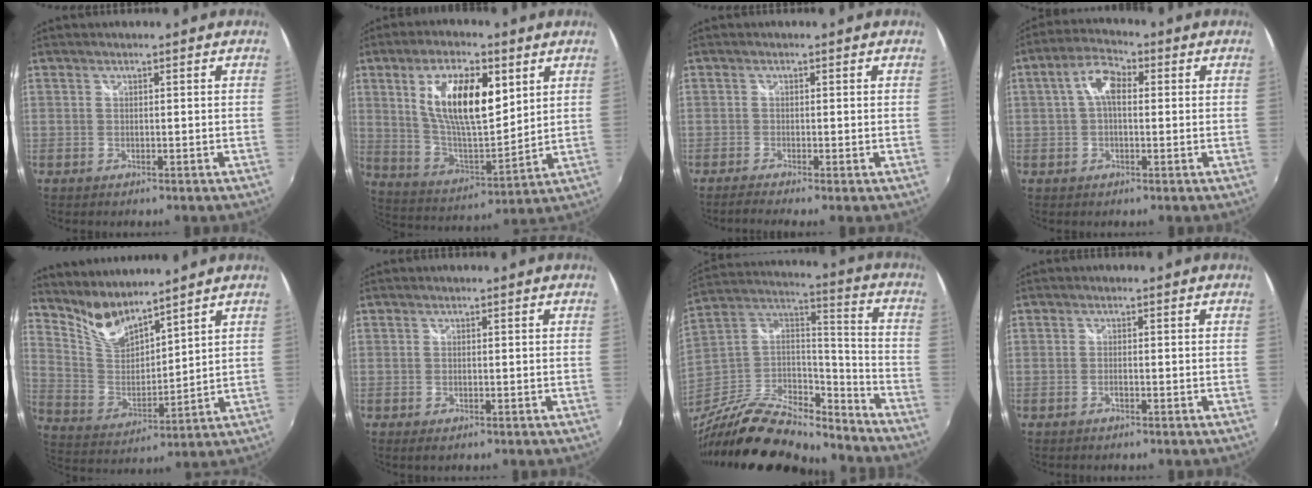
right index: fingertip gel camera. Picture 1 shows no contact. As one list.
[{"total": 16.1, "force": [5.9, 6.2, 13.7], "torque": [-0.246, 0.003, 0.113]}, {"total": 1.5, "force": [-1.1, -0.4, 0.9], "torque": [-0.025, -0.005, -0.028]}, {"total": 6.1, "force": [0.9, 3.3, 5.1], "torque": [-0.099, 0.021, 0.013]}, {"total": 8.8, "force": [8.0, 1.8, 3.2], "torque": [-0.072, -0.015, 0.165]}, {"total": 1.1, "force": [-0.3, 0.5, 0.9], "torque": [-0.018, -0.003, -0.005]}, {"total": 26.6, "force": [-21.6, 8.8, 12.8], "torque": [-0.251, 0.001, -0.364]}, {"total": 1.2, "force": [-0.6, 0.3, 0.9], "torque": [-0.019, -0.001, -0.012]}]